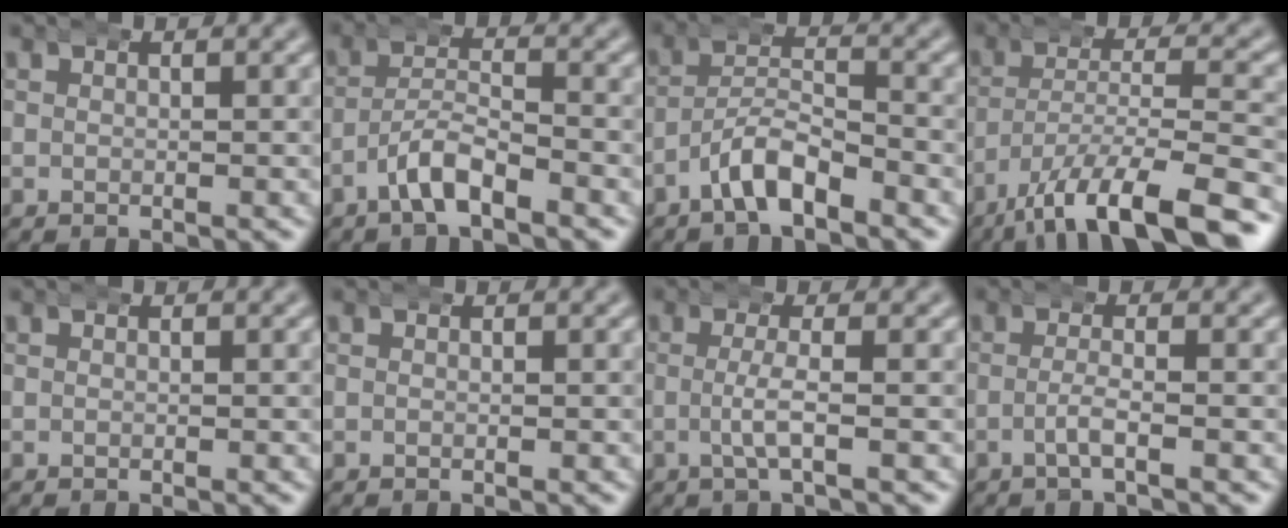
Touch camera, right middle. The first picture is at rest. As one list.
[{"total": 3.5, "force": [-2.4, 1.2, 2.1], "torque": [-0.024, 0.009, -0.053]}, {"total": 4.2, "force": [-3.0, 1.8, 2.3], "torque": [-0.023, 0.008, -0.062]}, {"total": 8.9, "force": [-5.7, 2.2, 6.5], "torque": [-0.105, -0.015, -0.086]}, {"total": 0.0}, {"total": 0.0}, {"total": 2.1, "force": [-0.6, -0.2, 2.0], "torque": [-0.040, 0.000, -0.011]}, {"total": 2.0, "force": [-1.1, -0.2, 1.7], "torque": [-0.030, 0.000, -0.022]}]